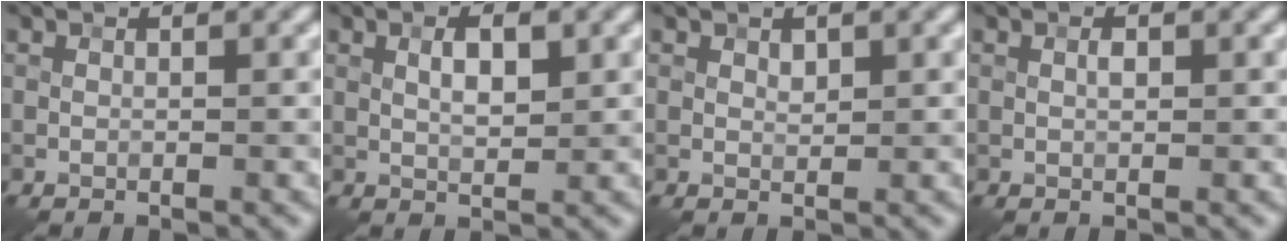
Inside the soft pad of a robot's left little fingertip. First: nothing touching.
{"total": 2.6, "force": [0.8, 1.0, 2.3], "torque": [-0.041, 0.001, 0.014]}
{"total": 0.8, "force": [0.5, 0.5, 0.4], "torque": [-0.008, -0.002, 0.009]}
{"total": 0.8, "force": [0.2, 0.3, 0.7], "torque": [-0.010, 0.001, 0.002]}